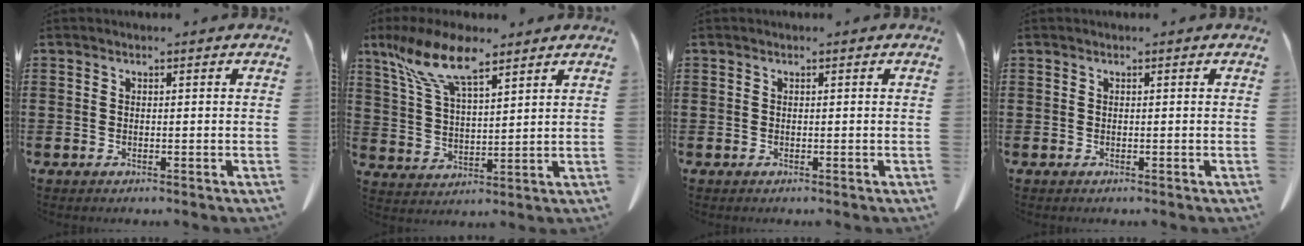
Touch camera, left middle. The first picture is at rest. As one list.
[{"total": 10.1, "force": [7.3, 3.1, 6.3], "torque": [-0.150, -0.018, 0.133]}, {"total": 0.0}, {"total": 0.0}]